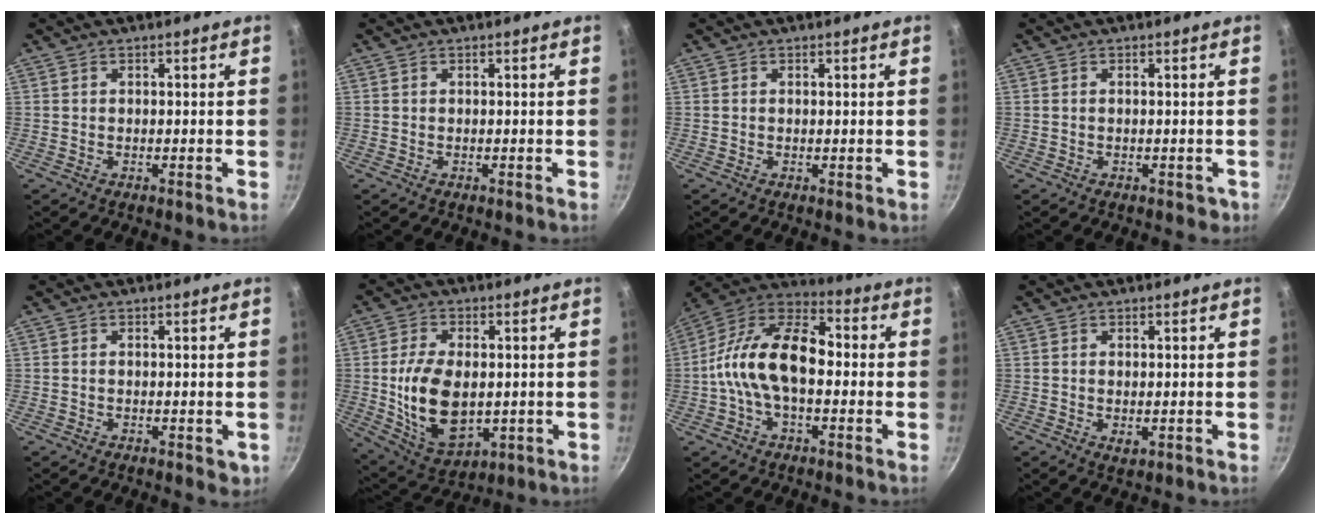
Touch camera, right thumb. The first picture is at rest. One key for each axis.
{"total": 0.0}
{"total": 0.0}
{"total": 1.7, "fx": -0.5, "fy": 1.1, "fz": 1.2, "tx": -0.010, "ty": 0.004, "tz": -0.002}
{"total": 2.3, "fx": -0.1, "fy": 1.2, "fz": 2.0, "tx": -0.023, "ty": -0.004, "tz": 0.000}
{"total": 15.2, "fx": -0.2, "fy": 9.2, "fz": 12.1, "tx": -0.203, "ty": -0.010, "tz": 0.014}
{"total": 17.6, "fx": -1.2, "fy": 10.0, "fz": 14.4, "tx": -0.232, "ty": 0.048, "tz": -0.046}
{"total": 1.9, "fx": 0.1, "fy": 1.1, "fz": 1.5, "tx": -0.025, "ty": -0.006, "tz": 0.003}